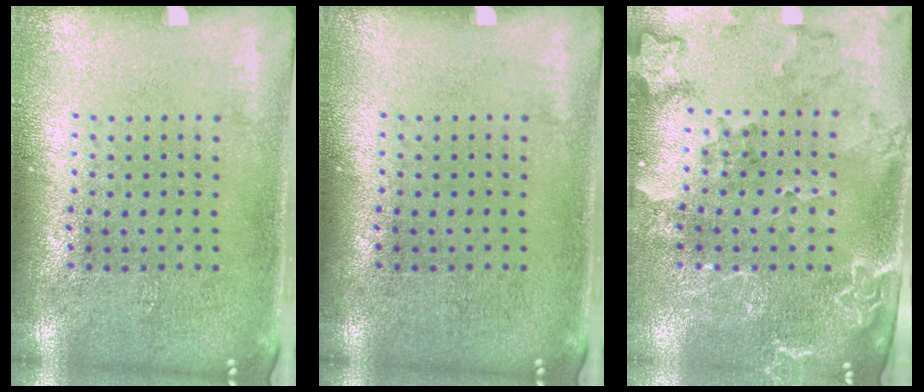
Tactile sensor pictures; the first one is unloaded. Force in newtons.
{"total": 0.0}
{"total": 2.0, "press": 1.9, "slide": 0.7}